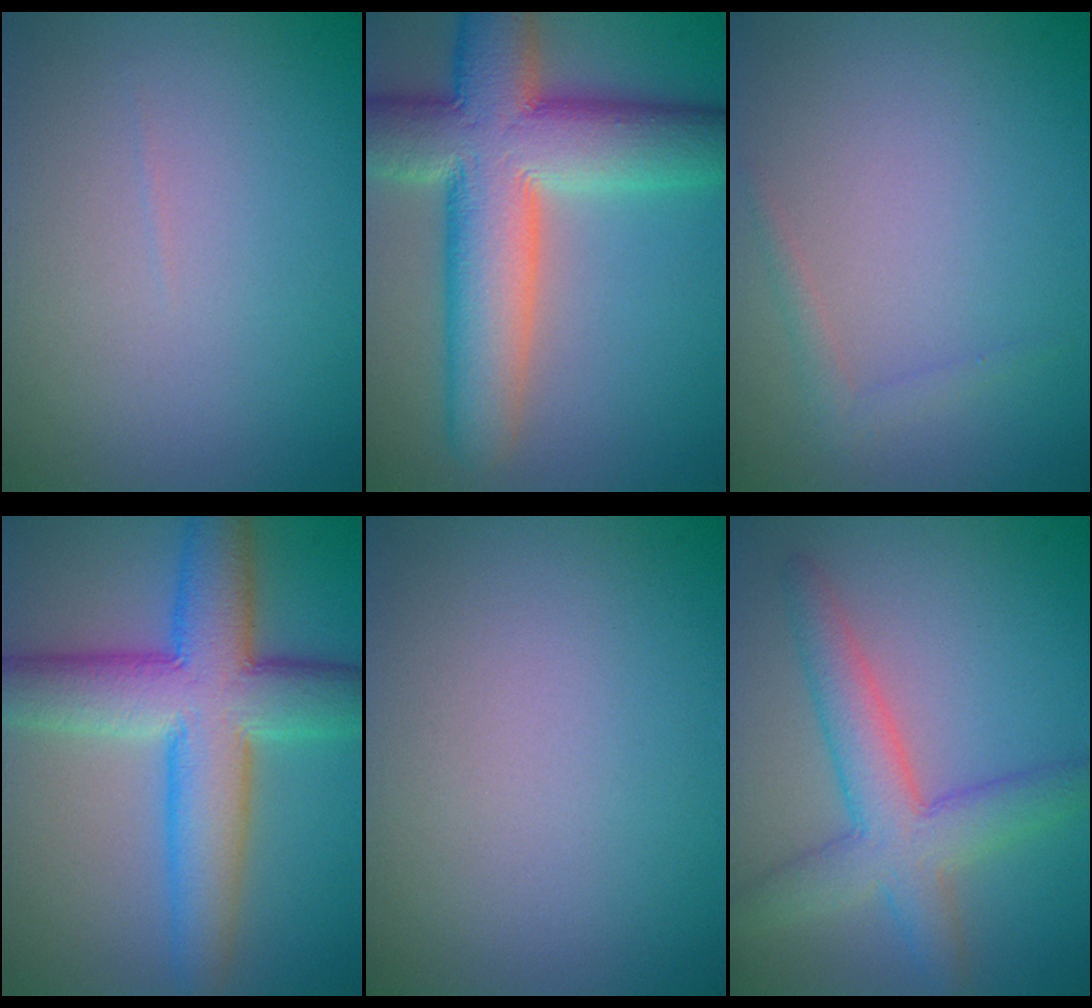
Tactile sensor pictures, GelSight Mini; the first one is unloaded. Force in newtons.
{"total": 12.1, "press": 12.0, "slide": 0.8}
{"total": 1.1, "press": 1.1, "slide": 0.1}
{"total": 9.4, "press": 9.4, "slide": 0.2}
{"total": 0.0}
{"total": 5.2, "press": 5.2, "slide": 0.2}